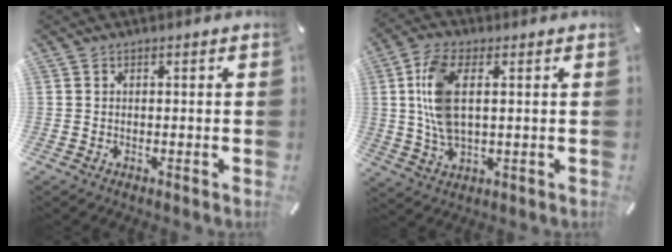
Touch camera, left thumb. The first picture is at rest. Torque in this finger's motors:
{"motor_torque": [0.55, 0.63, 1.55, -0.48, 0.58]}